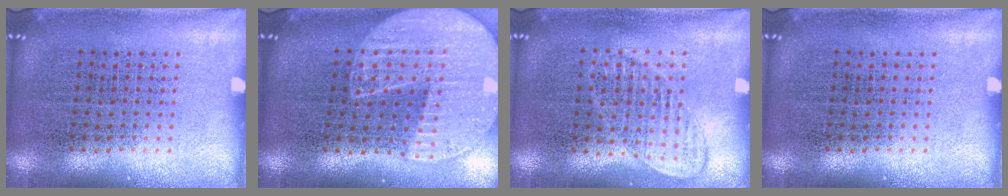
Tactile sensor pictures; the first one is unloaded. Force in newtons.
{"total": 2.3, "press": 2.0, "slide": 1.1}
{"total": 1.0, "press": 1.0, "slide": 0.2}
{"total": 0.0}